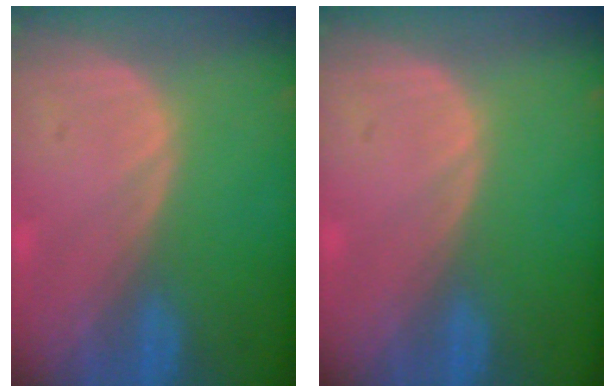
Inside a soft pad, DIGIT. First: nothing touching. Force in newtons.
{"total": 0.0}